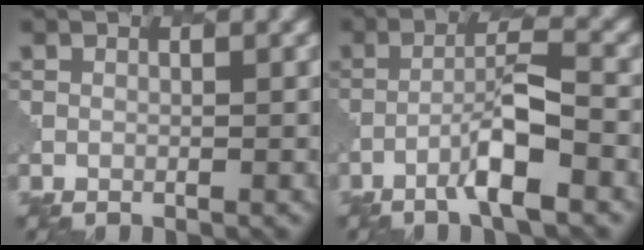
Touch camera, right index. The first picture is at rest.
{"total": 4.8, "force": [-2.5, 0.5, 4.0], "torque": [-0.066, 0.013, -0.049]}